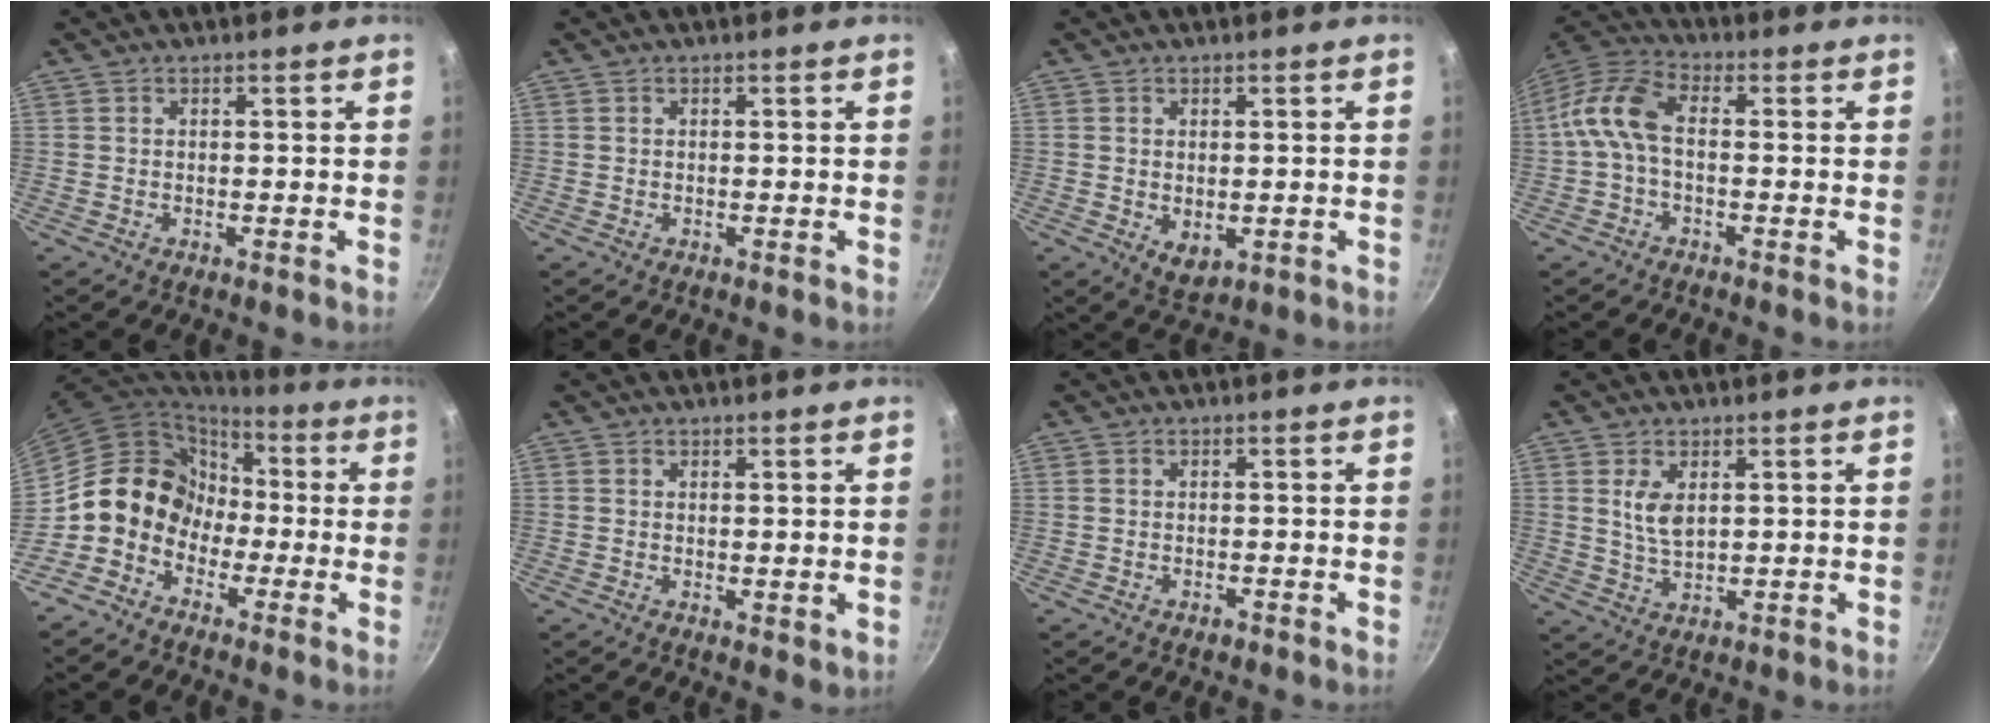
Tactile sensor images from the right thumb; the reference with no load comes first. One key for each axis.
{"total": 0.0}
{"total": 4.2, "fx": -0.2, "fy": 2.8, "fz": 3.1, "tx": -0.047, "ty": -0.015, "tz": 0.003}
{"total": 8.8, "fx": -0.9, "fy": 4.9, "fz": 7.2, "tx": -0.151, "ty": 0.035, "tz": -0.035}
{"total": 12.5, "fx": -2.9, "fy": 11.0, "fz": 5.1, "tx": -0.047, "ty": 0.052, "tz": -0.070}
{"total": 1.9, "fx": 1.0, "fy": 0.9, "fz": 1.4, "tx": -0.015, "ty": -0.016, "tz": 0.012}
{"total": 0.9, "fx": -0.5, "fy": 0.5, "fz": 0.4, "tx": -0.008, "ty": 0.004, "tz": -0.007}
{"total": 4.9, "fx": 1.6, "fy": 2.6, "fz": 3.8, "tx": -0.065, "ty": -0.018, "tz": 0.035}